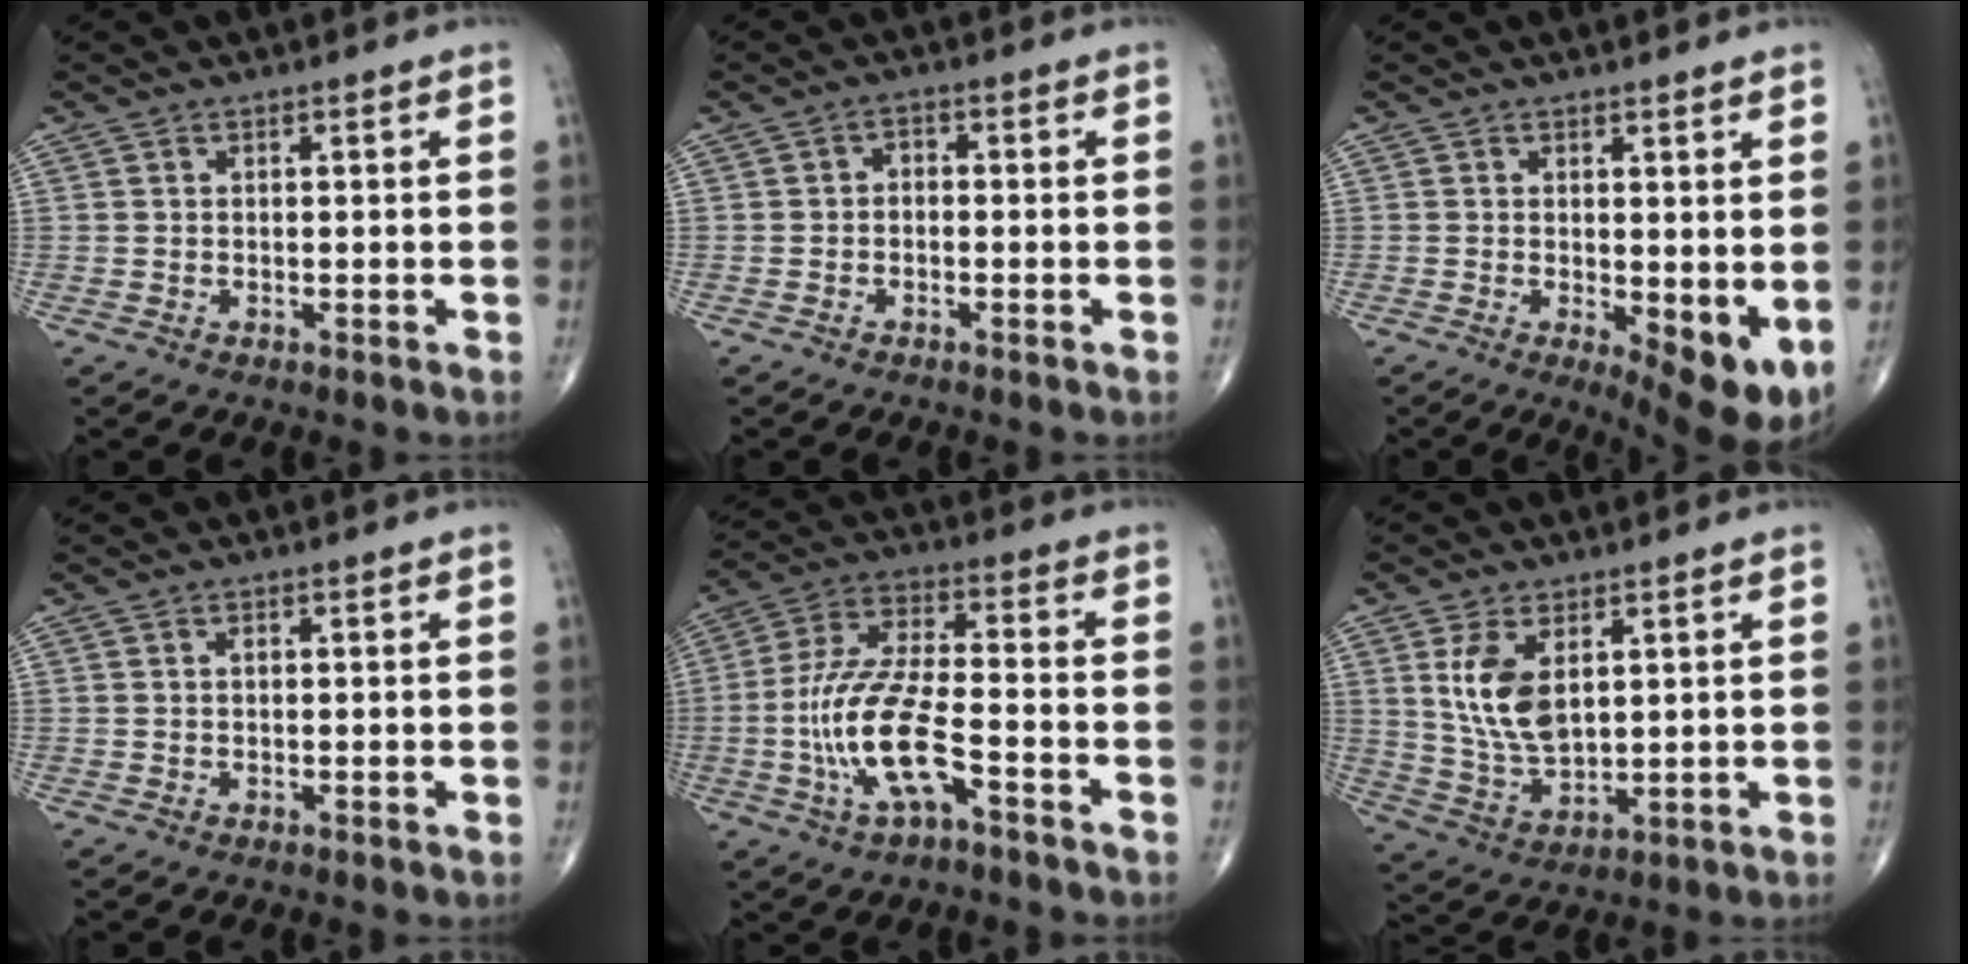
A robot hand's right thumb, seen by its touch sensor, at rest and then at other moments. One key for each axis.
{"total": 1.6, "fx": -0.5, "fy": 1.2, "fz": 1.0, "tx": -0.002, "ty": 0.010, "tz": -0.016}
{"total": 7.6, "fx": -0.6, "fy": 2.7, "fz": 7.1, "tx": -0.094, "ty": -0.020, "tz": -0.002}
{"total": 0.5, "fx": 0.1, "fy": 0.3, "fz": 0.4, "tx": -0.006, "ty": 0.001, "tz": 0.001}
{"total": 13.8, "fx": -4.9, "fy": 4.6, "fz": 12.1, "tx": -0.255, "ty": 0.037, "tz": -0.091}
{"total": 10.0, "fx": 3.0, "fy": 5.4, "fz": 7.8, "tx": -0.142, "ty": -0.017, "tz": 0.071}